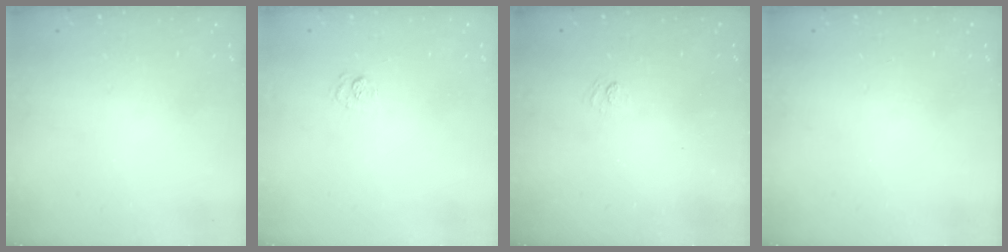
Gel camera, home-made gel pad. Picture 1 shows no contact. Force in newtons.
{"total": 6.9, "press": 6.8, "slide": 1.3}
{"total": 2.6, "press": 2.3, "slide": 1.1}
{"total": 0.0}